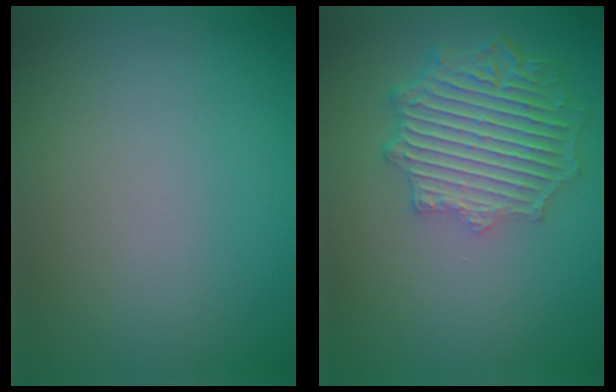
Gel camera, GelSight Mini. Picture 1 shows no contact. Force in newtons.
{"total": 6.4, "press": 4.9, "slide": 4.0}